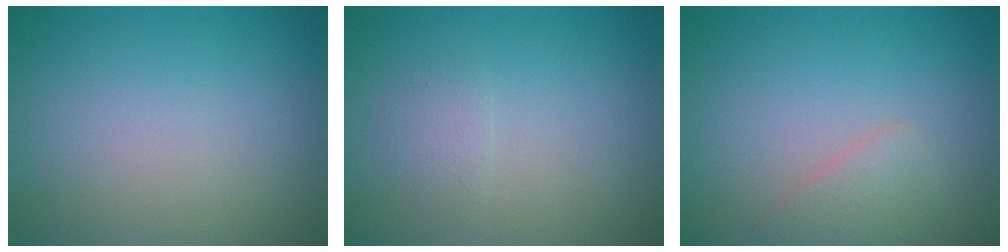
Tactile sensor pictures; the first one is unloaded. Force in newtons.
{"total": 1.2, "press": 1.2, "slide": 0.1}
{"total": 1.7, "press": 1.7, "slide": 0.1}